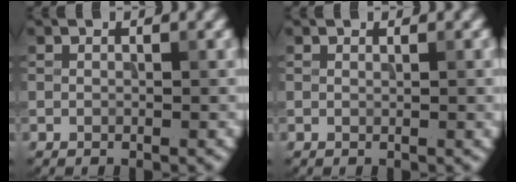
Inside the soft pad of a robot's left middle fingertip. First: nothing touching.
{"total": 0.8, "force": [0.0, 0.2, 0.8], "torque": [-0.014, 0.000, 0.000]}